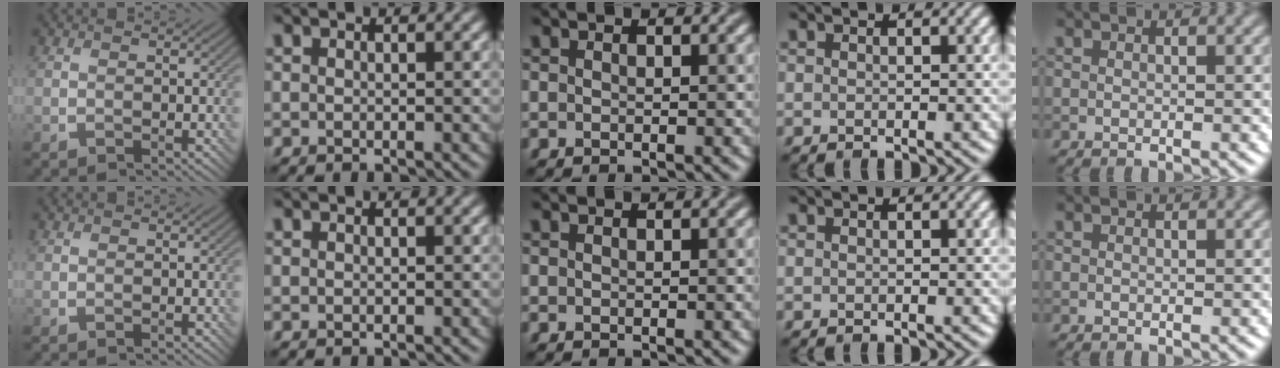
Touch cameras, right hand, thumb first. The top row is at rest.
{}